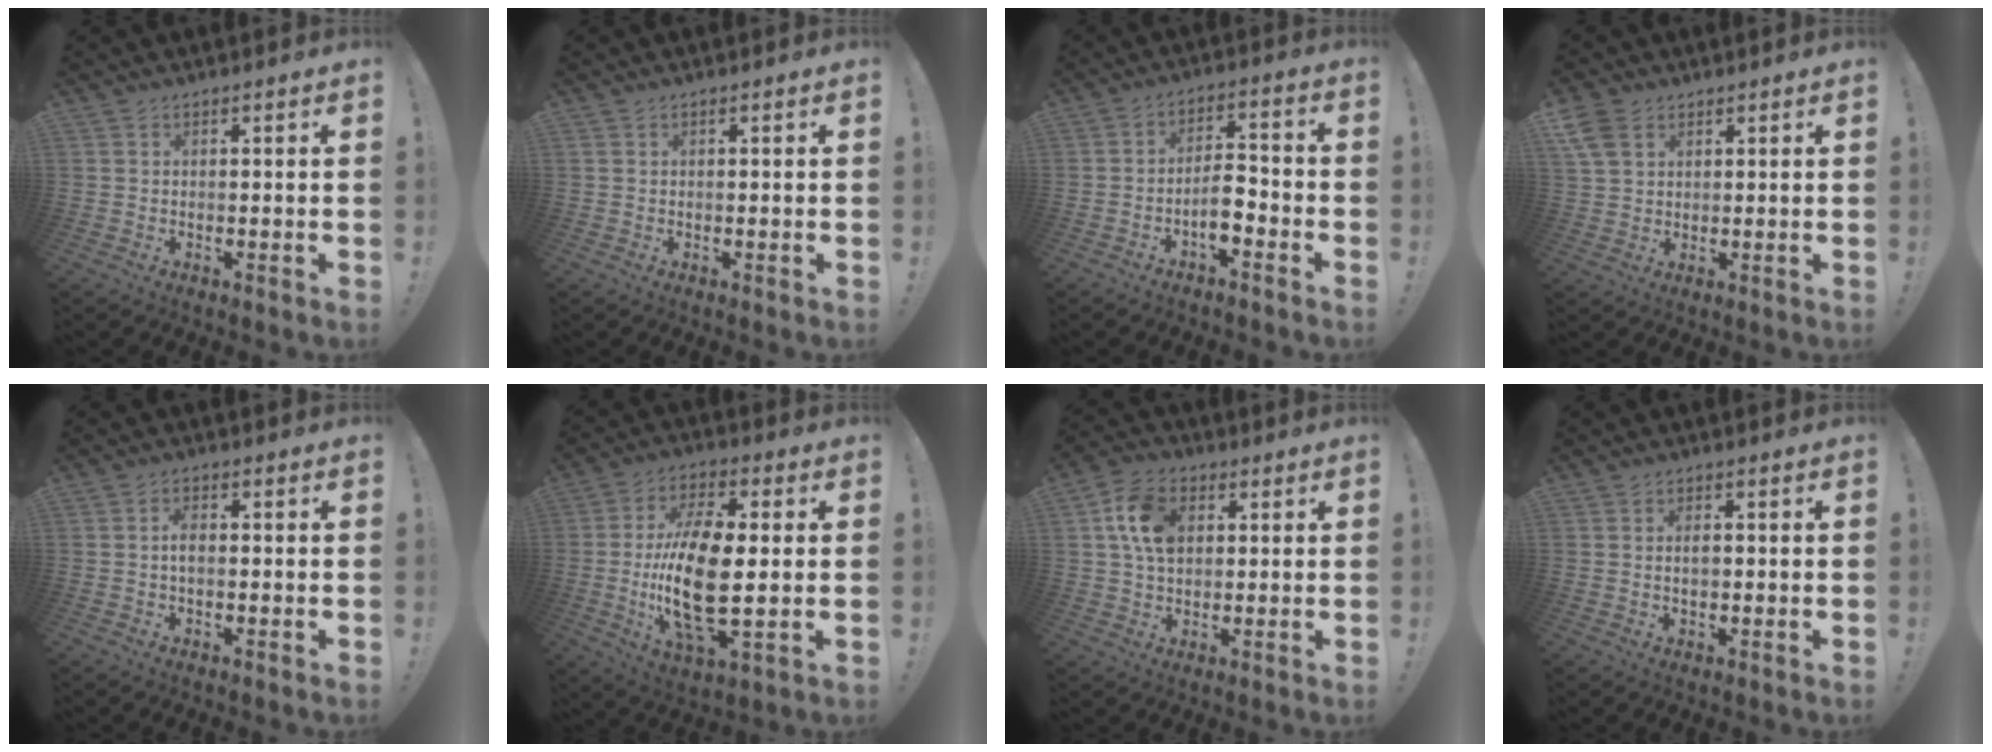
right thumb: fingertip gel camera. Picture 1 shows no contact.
{"total": 0.0}
{"total": 7.5, "force": [-3.4, 3.1, 6.0], "torque": [-0.101, 0.013, -0.057]}
{"total": 6.9, "force": [3.4, 4.8, 3.6], "torque": [-0.068, -0.008, 0.069]}
{"total": 3.3, "force": [0.0, 1.7, 2.8], "torque": [-0.044, 0.003, -0.001]}
{"total": 21.1, "force": [-1.1, 9.3, 18.9], "torque": [-0.377, -0.010, -0.021]}
{"total": 12.5, "force": [3.2, 9.1, 7.9], "torque": [-0.131, 0.013, 0.064]}
{"total": 2.5, "force": [0.1, 1.5, 2.1], "torque": [-0.025, 0.002, -0.003]}